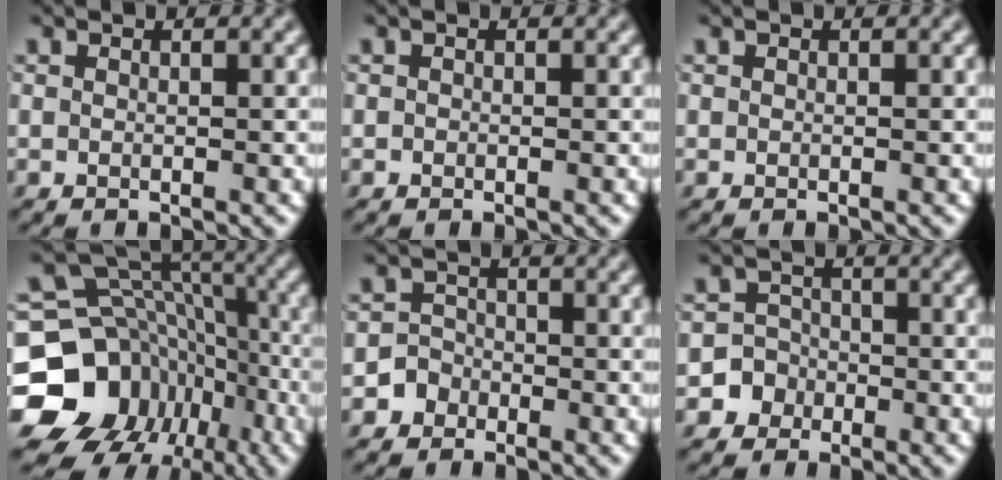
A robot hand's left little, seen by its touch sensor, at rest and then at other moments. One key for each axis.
{"total": 0.0}
{"total": 0.0}
{"total": 16.2, "fx": -5.9, "fy": 13.5, "fz": 6.7, "tx": -0.146, "ty": 0.006, "tz": -0.095}
{"total": 2.3, "fx": -1.4, "fy": 1.8, "fz": -0.1, "tx": 0.026, "ty": 0.006, "tz": -0.030}
{"total": 3.9, "fx": -1.9, "fy": 3.4, "fz": 0.0, "tx": 0.036, "ty": 0.002, "tz": -0.043}